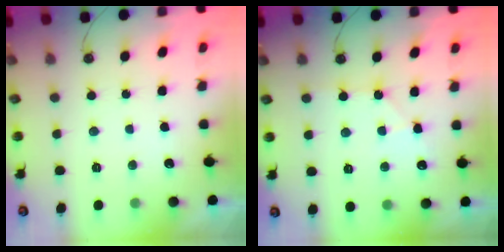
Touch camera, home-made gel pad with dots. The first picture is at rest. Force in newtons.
{"total": 5.6, "press": 5.6, "slide": 0.7}